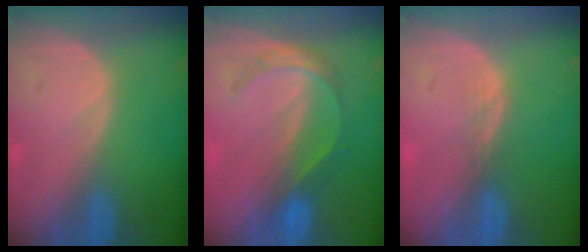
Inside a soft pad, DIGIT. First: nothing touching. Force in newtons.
{"total": 4.5, "press": 4.4, "slide": 0.7}
{"total": 1.4, "press": 1.1, "slide": 0.9}